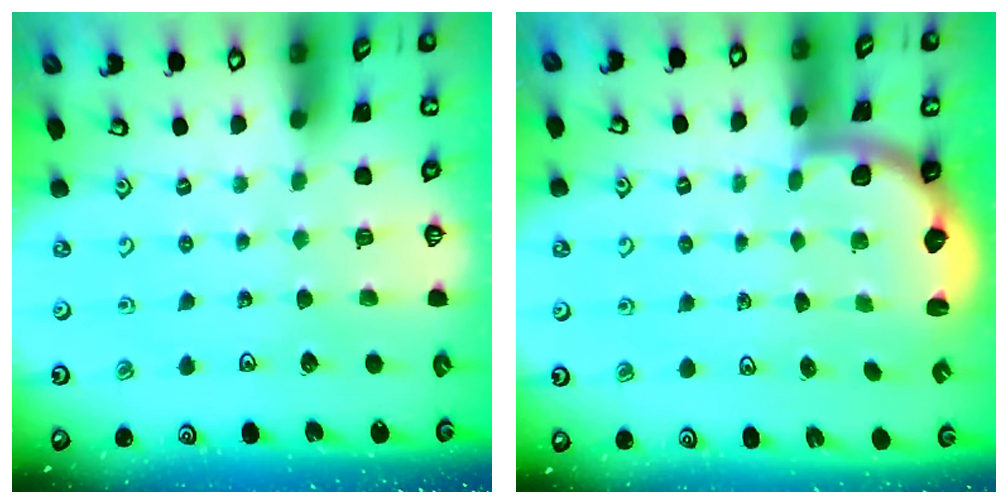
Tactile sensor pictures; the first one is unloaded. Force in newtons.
{"total": 2.2, "press": 2.0, "slide": 0.8}